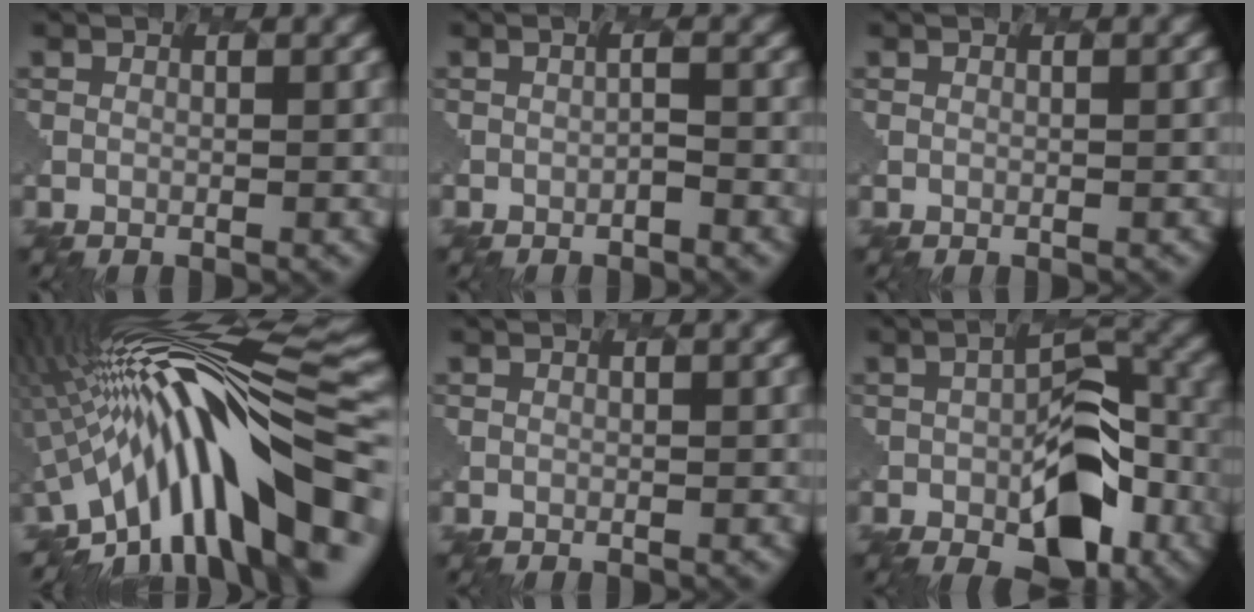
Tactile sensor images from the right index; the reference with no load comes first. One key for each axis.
{"total": 1.5, "fx": -0.9, "fy": -0.5, "fz": -1.1, "tx": -0.015, "ty": -0.008, "tz": -0.021}
{"total": 0.7, "fx": -0.2, "fy": 0.4, "fz": 0.6, "tx": -0.003, "ty": 0.000, "tz": 0.001}
{"total": 11.5, "fx": -4.1, "fy": 3.0, "fz": 10.3, "tx": -0.167, "ty": 0.047, "tz": -0.107}
{"total": 0.7, "fx": 0.0, "fy": 0.4, "fz": 0.5, "tx": -0.002, "ty": 0.004, "tz": 0.001}
{"total": 8.6, "fx": -4.4, "fy": 4.7, "fz": 5.7, "tx": -0.107, "ty": -0.008, "tz": -0.081}